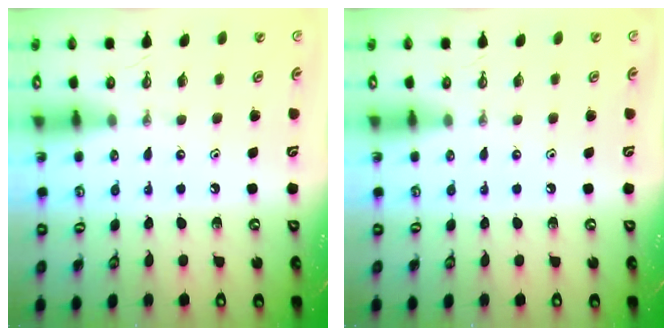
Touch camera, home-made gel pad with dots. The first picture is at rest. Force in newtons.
{"total": 1.0, "press": 0.0, "slide": 1.0}